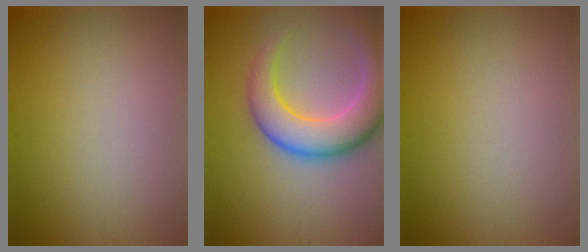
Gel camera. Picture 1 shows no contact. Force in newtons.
{"total": 7.2, "press": 7.2, "slide": 0.6}
{"total": 0.0}